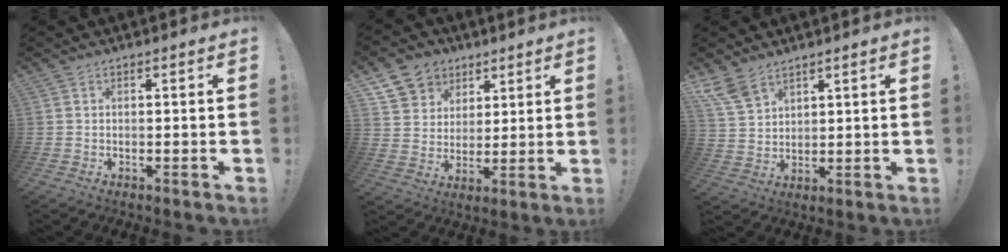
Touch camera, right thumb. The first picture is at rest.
{"total": 9.8, "force": [5.3, 8.0, 2.0], "torque": [-0.024, -0.038, 0.106]}
{"total": 7.9, "force": [5.7, 4.2, 3.5], "torque": [-0.070, -0.027, 0.117]}